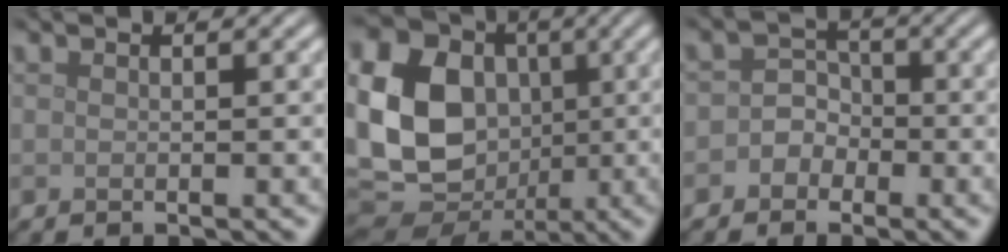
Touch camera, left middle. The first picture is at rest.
{"total": 18.8, "force": [0.6, 15.9, 10.1], "torque": [-0.237, 0.004, -0.012]}
{"total": 2.8, "force": [-1.0, 2.6, 0.7], "torque": [0.019, 0.012, -0.035]}